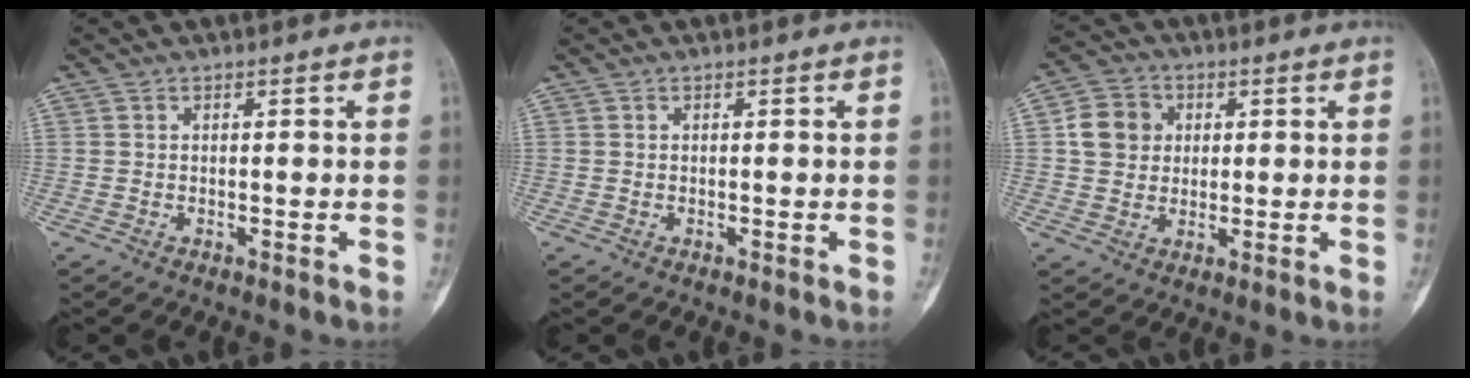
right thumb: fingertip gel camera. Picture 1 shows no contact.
{"total": 0.0}
{"total": 7.1, "force": [1.2, 6.3, 3.0], "torque": [-0.034, 0.004, 0.014]}